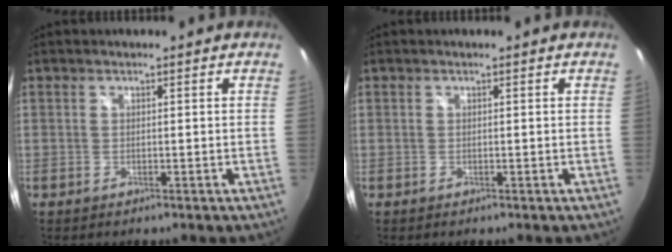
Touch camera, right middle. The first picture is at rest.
{"total": 0.0}